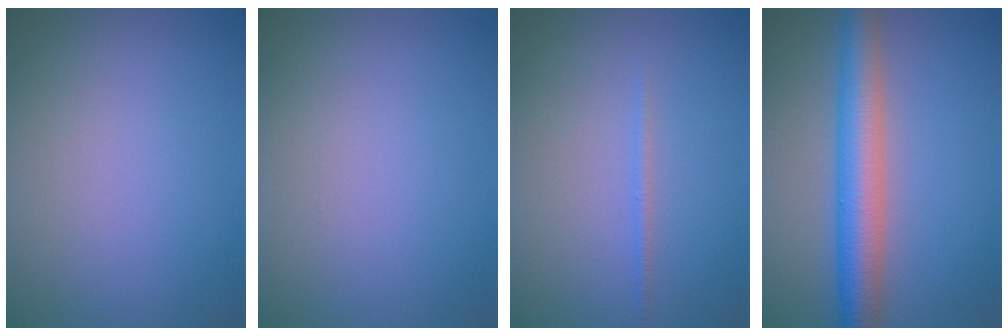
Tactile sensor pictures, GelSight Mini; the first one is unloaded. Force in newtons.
{"total": 0.0}
{"total": 0.7, "press": 0.7, "slide": 0.1}
{"total": 5.9, "press": 5.9, "slide": 0.3}